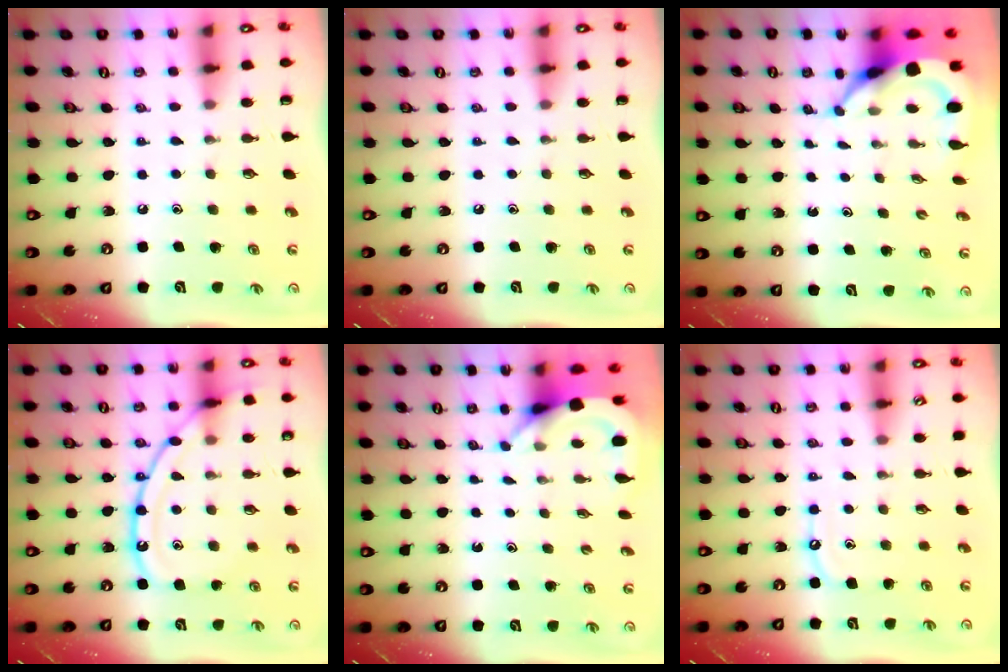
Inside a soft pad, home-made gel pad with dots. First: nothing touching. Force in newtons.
{"total": 0.0}
{"total": 5.2, "press": 5.2, "slide": 0.6}
{"total": 14.9, "press": 14.9, "slide": 1.0}
{"total": 3.5, "press": 3.5, "slide": 0.2}
{"total": 6.1, "press": 6.1, "slide": 0.6}